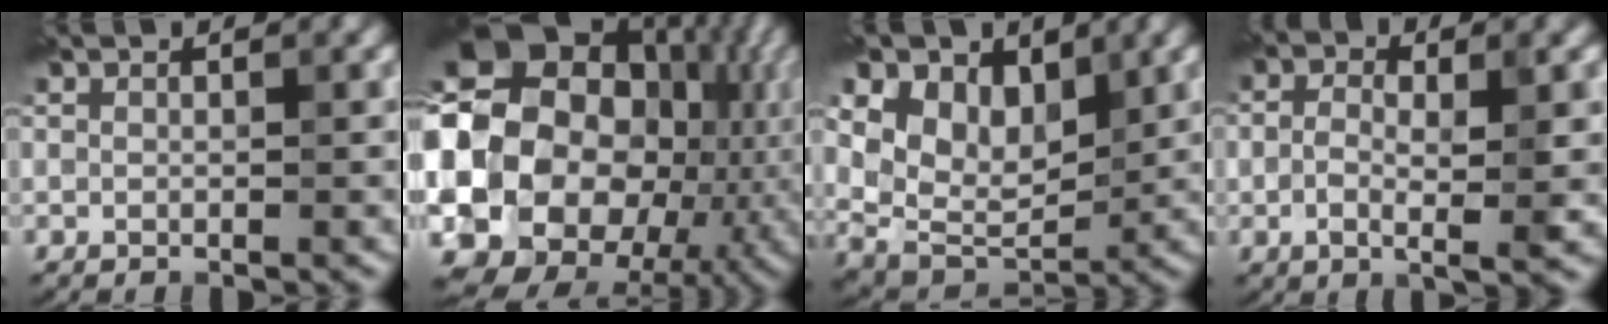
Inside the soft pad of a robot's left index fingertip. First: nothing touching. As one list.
[{"total": 22.3, "force": [-1.6, 18.6, 12.1], "torque": [-0.226, -0.008, -0.060]}, {"total": 7.4, "force": [3.6, 4.8, 4.4], "torque": [-0.093, 0.007, 0.056]}, {"total": 5.4, "force": [-0.2, 2.2, 4.9], "torque": [-0.085, -0.002, -0.008]}]